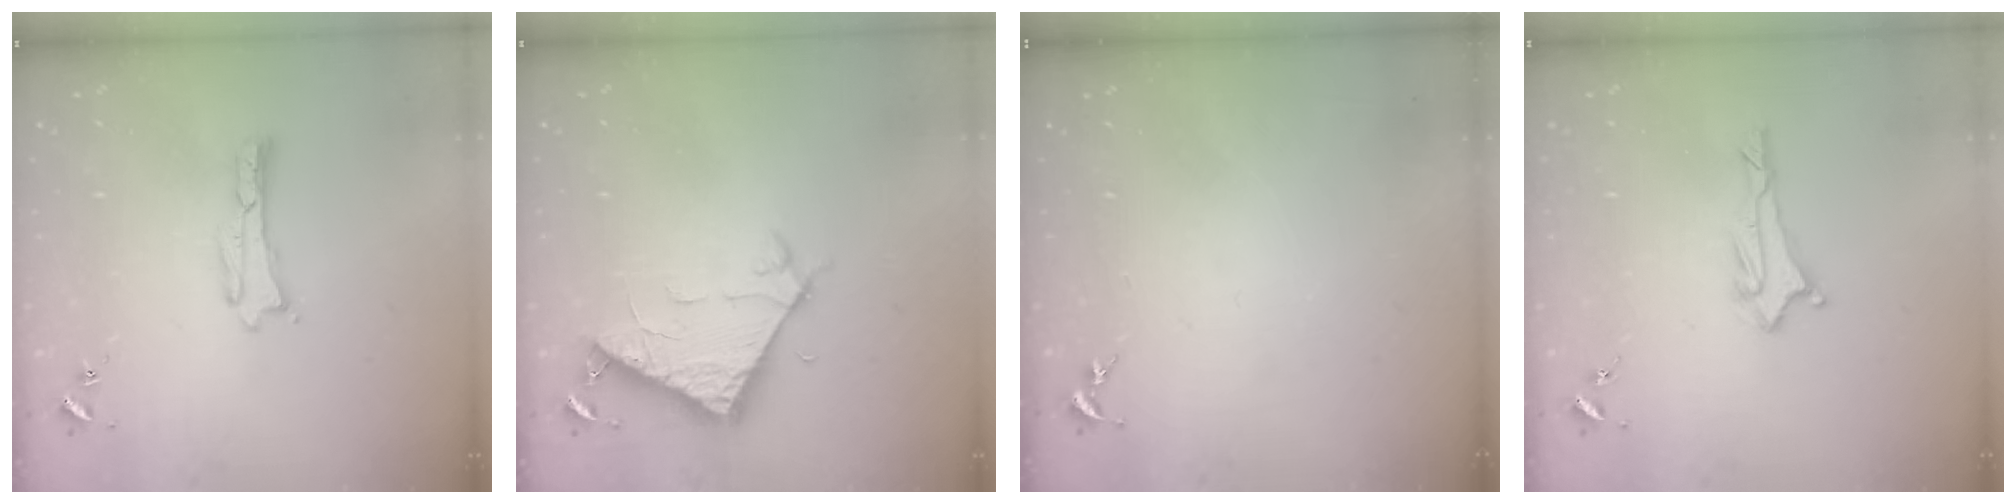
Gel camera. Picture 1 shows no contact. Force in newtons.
{"total": 7.1, "press": 7.1, "slide": 0.6}
{"total": 0.0}
{"total": 1.7, "press": 1.6, "slide": 0.6}